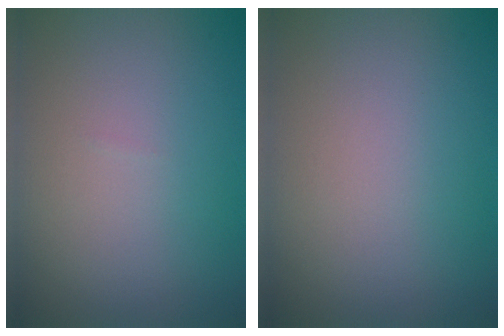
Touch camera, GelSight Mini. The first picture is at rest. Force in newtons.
{"total": 0.0}